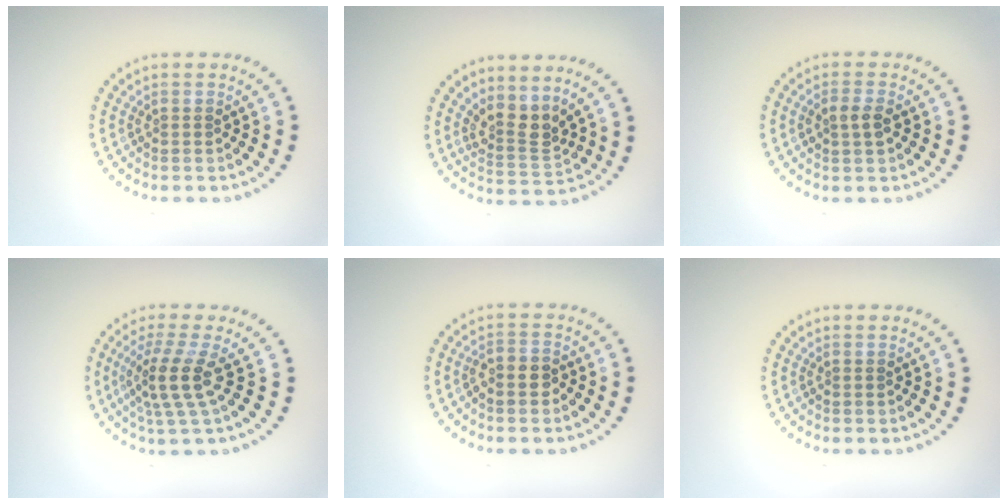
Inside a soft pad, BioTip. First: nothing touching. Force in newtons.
{"total": 2.9, "press": 2.1, "slide": 2.0}
{"total": 1.8, "press": 1.7, "slide": 0.2}
{"total": 3.7, "press": 2.7, "slide": 2.5}
{"total": 2.0, "press": 1.8, "slide": 0.8}
{"total": 0.0}